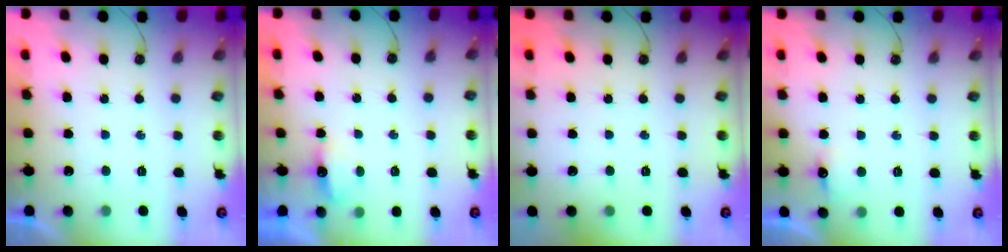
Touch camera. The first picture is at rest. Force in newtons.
{"total": 3.9, "press": 3.8, "slide": 0.7}
{"total": 0.0}
{"total": 4.9, "press": 4.8, "slide": 1.0}